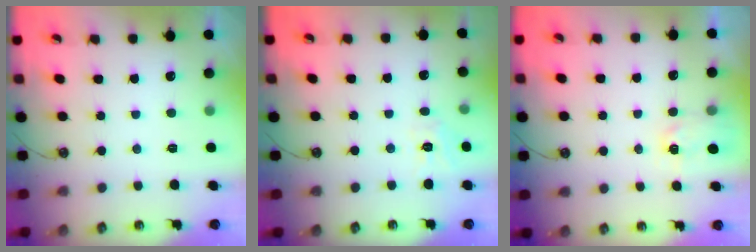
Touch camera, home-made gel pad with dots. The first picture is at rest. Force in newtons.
{"total": 5.9, "press": 5.9, "slide": 0.4}
{"total": 3.0, "press": 2.9, "slide": 0.5}